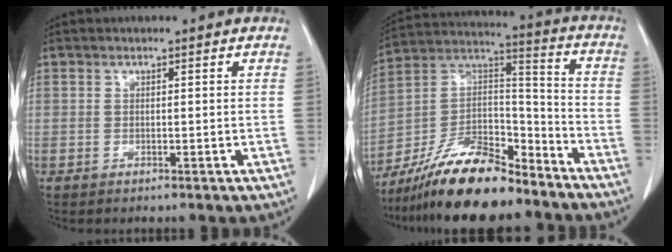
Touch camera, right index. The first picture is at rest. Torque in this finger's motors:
{"motor_torque": [0.59, -0.54, -0.21, -0.21]}